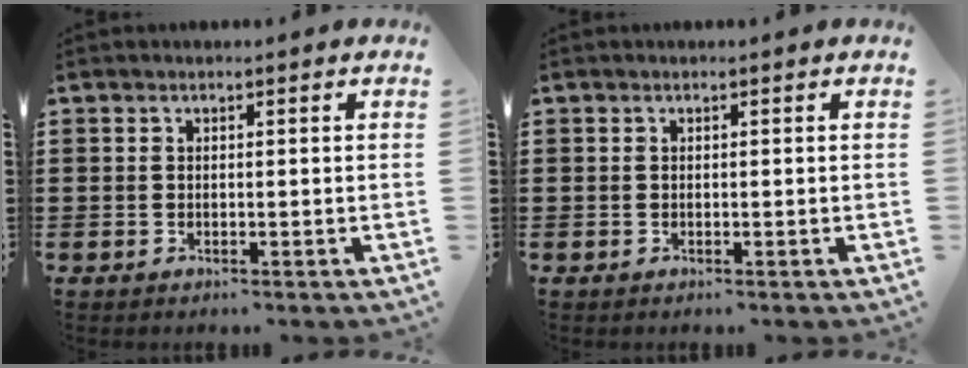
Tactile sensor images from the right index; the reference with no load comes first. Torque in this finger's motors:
{"motor_torque": [0.04, 0.04, 0.00, 0.00]}